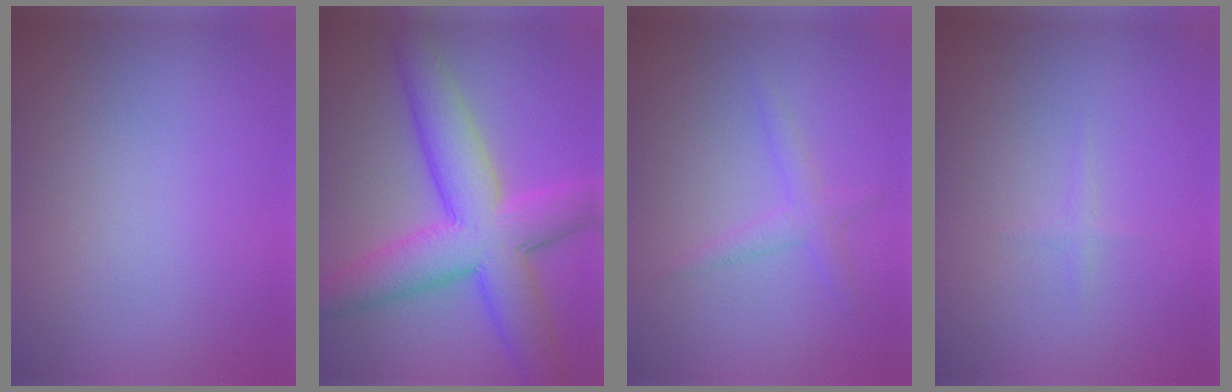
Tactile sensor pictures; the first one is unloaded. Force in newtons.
{"total": 9.7, "press": 9.7, "slide": 0.1}
{"total": 1.7, "press": 1.7, "slide": 0.0}
{"total": 0.6, "press": 0.6, "slide": 0.1}